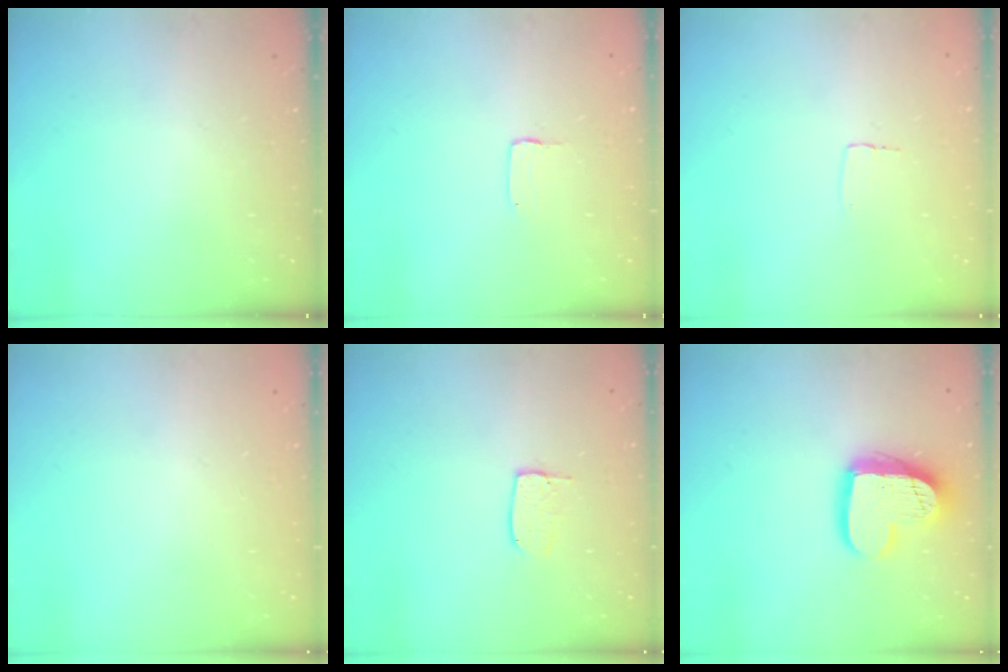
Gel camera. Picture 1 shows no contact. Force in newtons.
{"total": 1.0, "press": 1.0, "slide": 0.1}
{"total": 2.6, "press": 2.6, "slide": 0.1}
{"total": 0.0}
{"total": 5.5, "press": 5.5, "slide": 0.4}
{"total": 15.5, "press": 15.4, "slide": 1.1}